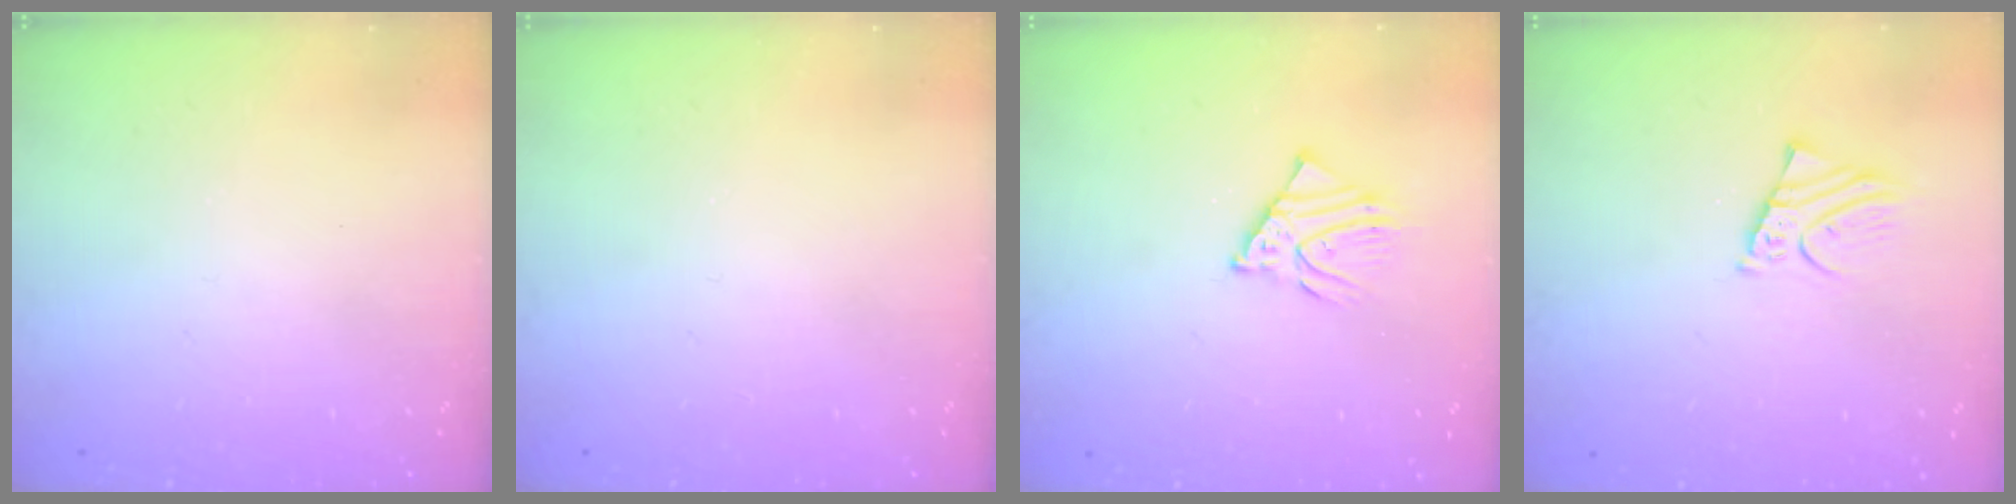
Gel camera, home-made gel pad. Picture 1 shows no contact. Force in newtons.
{"total": 0.0}
{"total": 4.3, "press": 4.2, "slide": 0.4}
{"total": 2.2, "press": 2.2, "slide": 0.1}